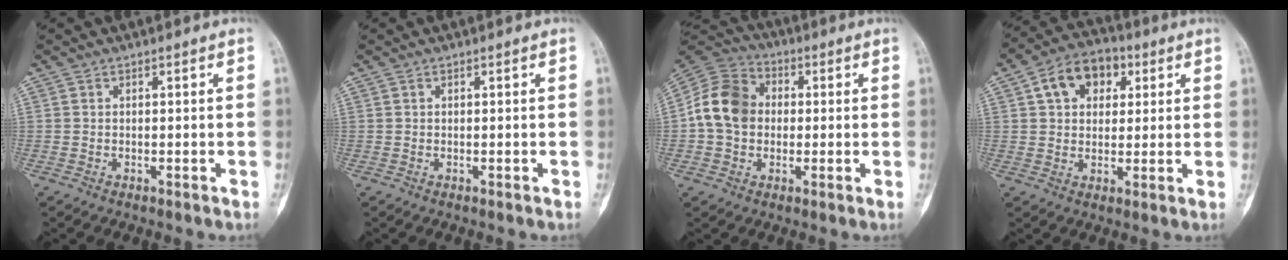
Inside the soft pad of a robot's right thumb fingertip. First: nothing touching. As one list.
[{"total": 0.0}, {"total": 11.9, "force": [0.2, 9.7, 6.9], "torque": [-0.113, 0.028, -0.008]}, {"total": 10.7, "force": [3.6, 7.7, 6.5], "torque": [-0.075, 0.007, 0.050]}]